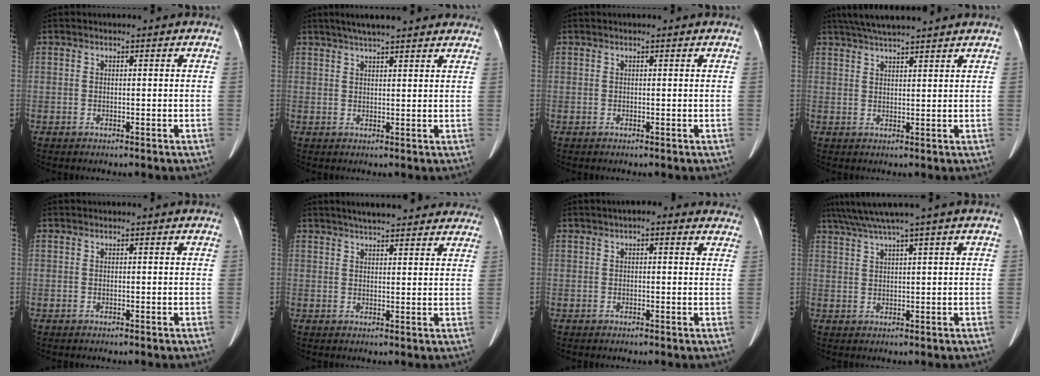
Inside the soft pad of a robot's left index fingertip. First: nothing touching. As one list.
[{"total": 13.0, "force": [11.0, 2.3, 6.5], "torque": [-0.088, 0.040, 0.144]}, {"total": 0.6, "force": [0.6, 0.1, 0.3], "torque": [-0.007, 0.010, 0.010]}, {"total": 9.0, "force": [8.0, 0.4, 4.3], "torque": [-0.073, 0.032, 0.119]}, {"total": 0.0}, {"total": 15.8, "force": [13.9, 3.5, 6.6], "torque": [-0.076, 0.032, 0.173]}, {"total": 5.9, "force": [4.3, 2.0, 3.5], "torque": [-0.031, 0.027, 0.043]}, {"total": 5.7, "force": [4.3, -1.5, 3.5], "torque": [-0.068, 0.023, 0.082]}]